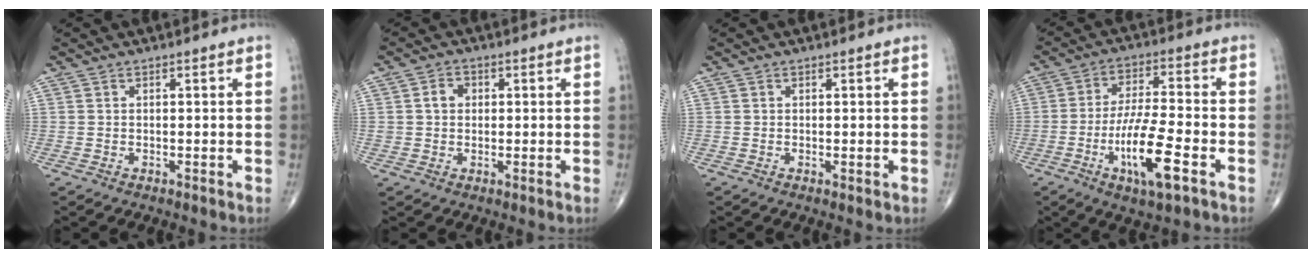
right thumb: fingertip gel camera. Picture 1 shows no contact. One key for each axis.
{"total": 3.3, "fx": 0.5, "fy": 2.8, "fz": 1.7, "tx": -0.017, "ty": 0.007, "tz": 0.007}
{"total": 0.5, "fx": 0.0, "fy": 0.2, "fz": 0.5, "tx": -0.011, "ty": -0.004, "tz": -0.001}
{"total": 13.0, "fx": -5.0, "fy": 2.9, "fz": 11.7, "tx": -0.223, "ty": 0.012, "tz": -0.088}